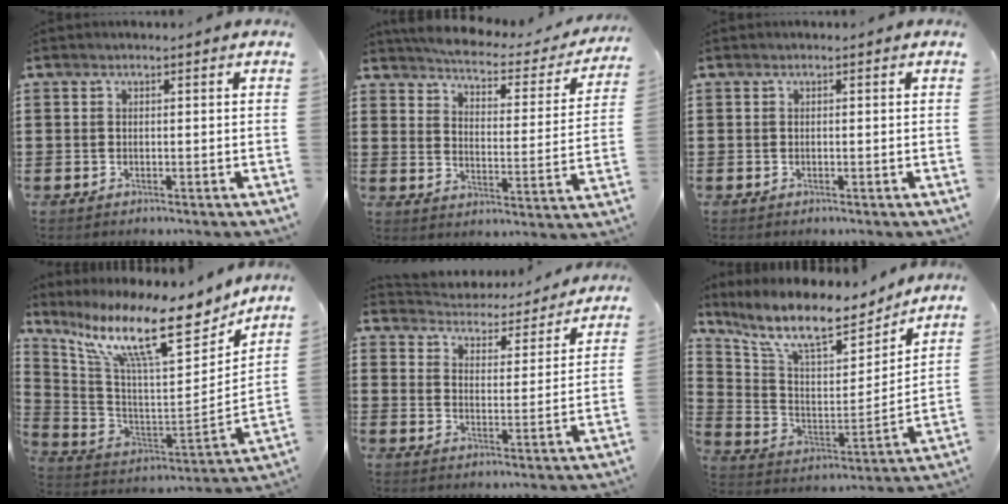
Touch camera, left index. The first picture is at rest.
{"total": 3.5, "force": [3.3, 0.4, 1.2], "torque": [-0.044, -0.027, 0.047]}
{"total": 0.0}
{"total": 16.1, "force": [11.2, 3.0, 11.1], "torque": [-0.230, -0.070, 0.185]}
{"total": 4.2, "force": [4.1, 0.3, 0.0], "torque": [-0.026, -0.036, 0.066]}
{"total": 11.7, "force": [9.3, 2.9, 6.5], "torque": [-0.156, -0.052, 0.158]}